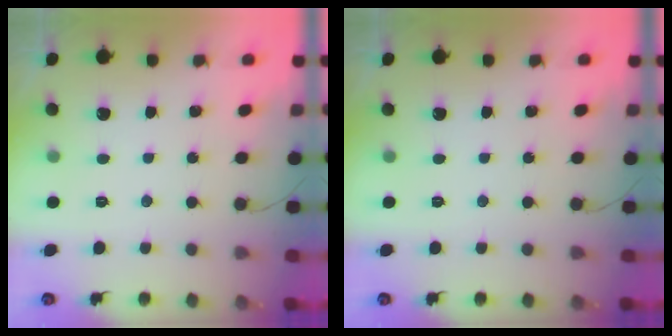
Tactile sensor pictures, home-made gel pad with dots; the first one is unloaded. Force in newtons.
{"total": 0.0}